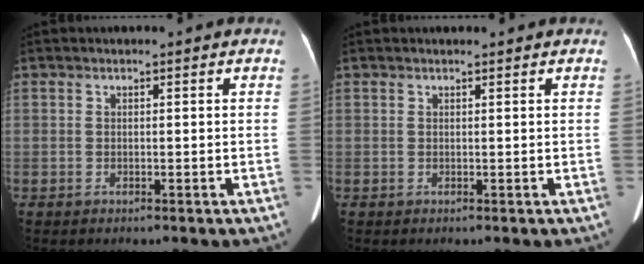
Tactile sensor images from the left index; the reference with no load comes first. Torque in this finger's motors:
{"motor_torque": [0.02, 0.02, -0.02, 0.00]}